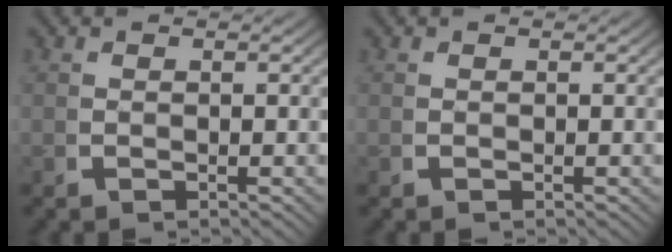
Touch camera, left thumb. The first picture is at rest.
{"total": 0.0}